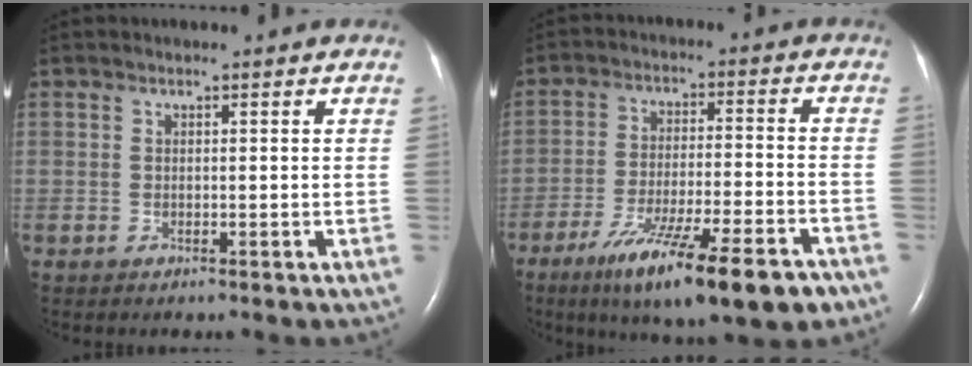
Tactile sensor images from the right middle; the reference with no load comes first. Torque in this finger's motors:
{"motor_torque": [1.15, -0.99, 0.37, 0.12]}